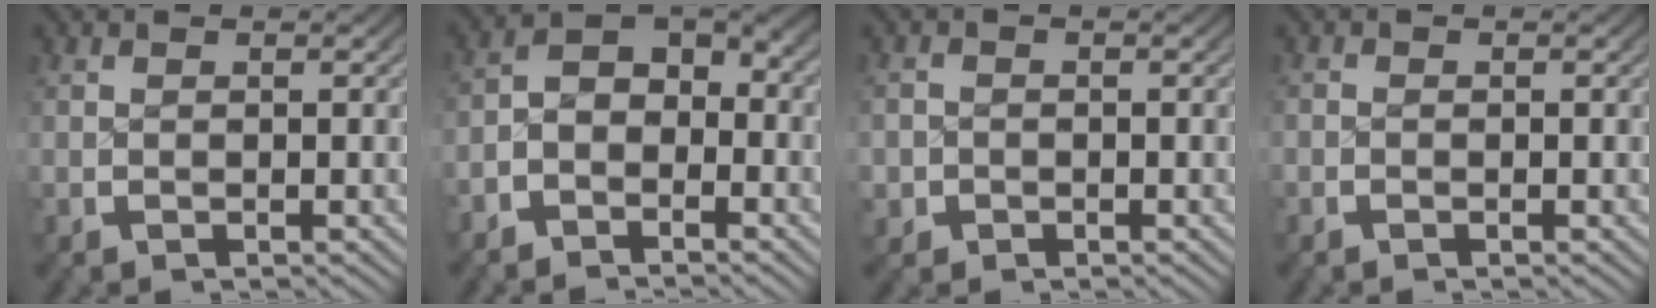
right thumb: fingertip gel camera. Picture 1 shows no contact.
{"total": 5.4, "force": [-2.2, 3.9, 3.1], "torque": [-0.053, -0.013, -0.047]}
{"total": 2.3, "force": [-1.2, 2.0, 0.1], "torque": [-0.009, -0.019, -0.018]}
{"total": 0.6, "force": [-0.6, 0.1, -0.2], "torque": [0.000, -0.006, -0.011]}